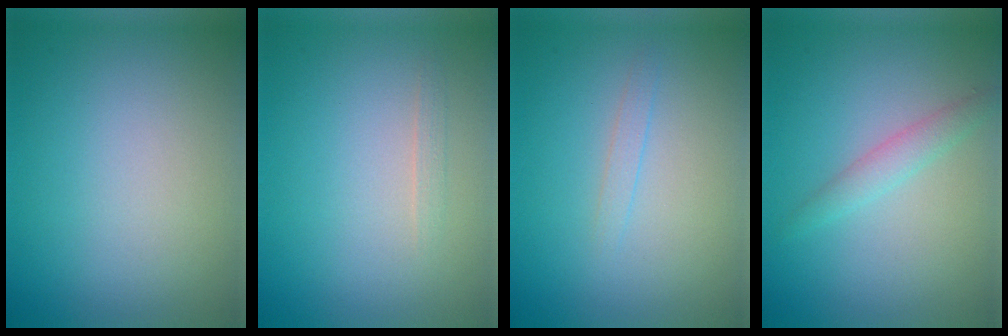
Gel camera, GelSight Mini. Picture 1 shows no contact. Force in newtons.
{"total": 0.6, "press": 0.6, "slide": 0.0}
{"total": 0.8, "press": 0.8, "slide": 0.1}
{"total": 1.7, "press": 1.7, "slide": 0.1}